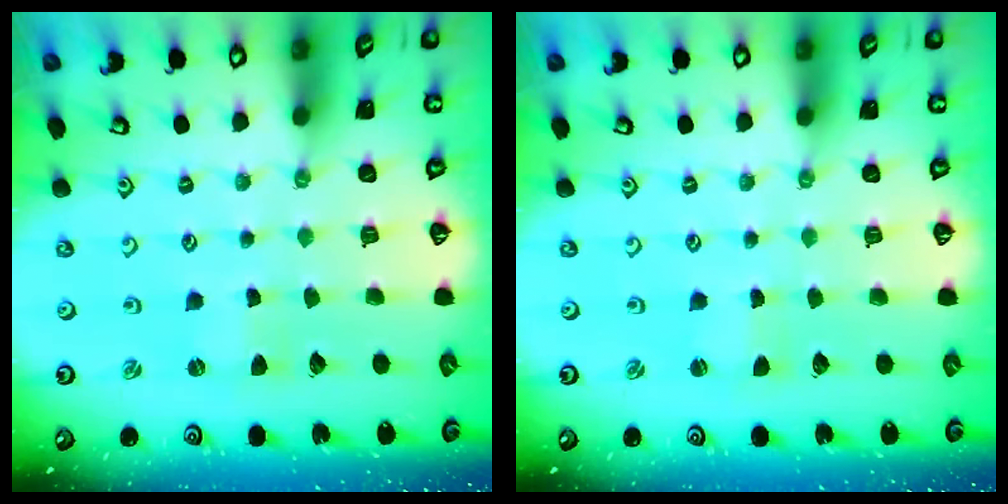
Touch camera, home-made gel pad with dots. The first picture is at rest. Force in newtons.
{"total": 0.7, "press": 0.7, "slide": 0.1}